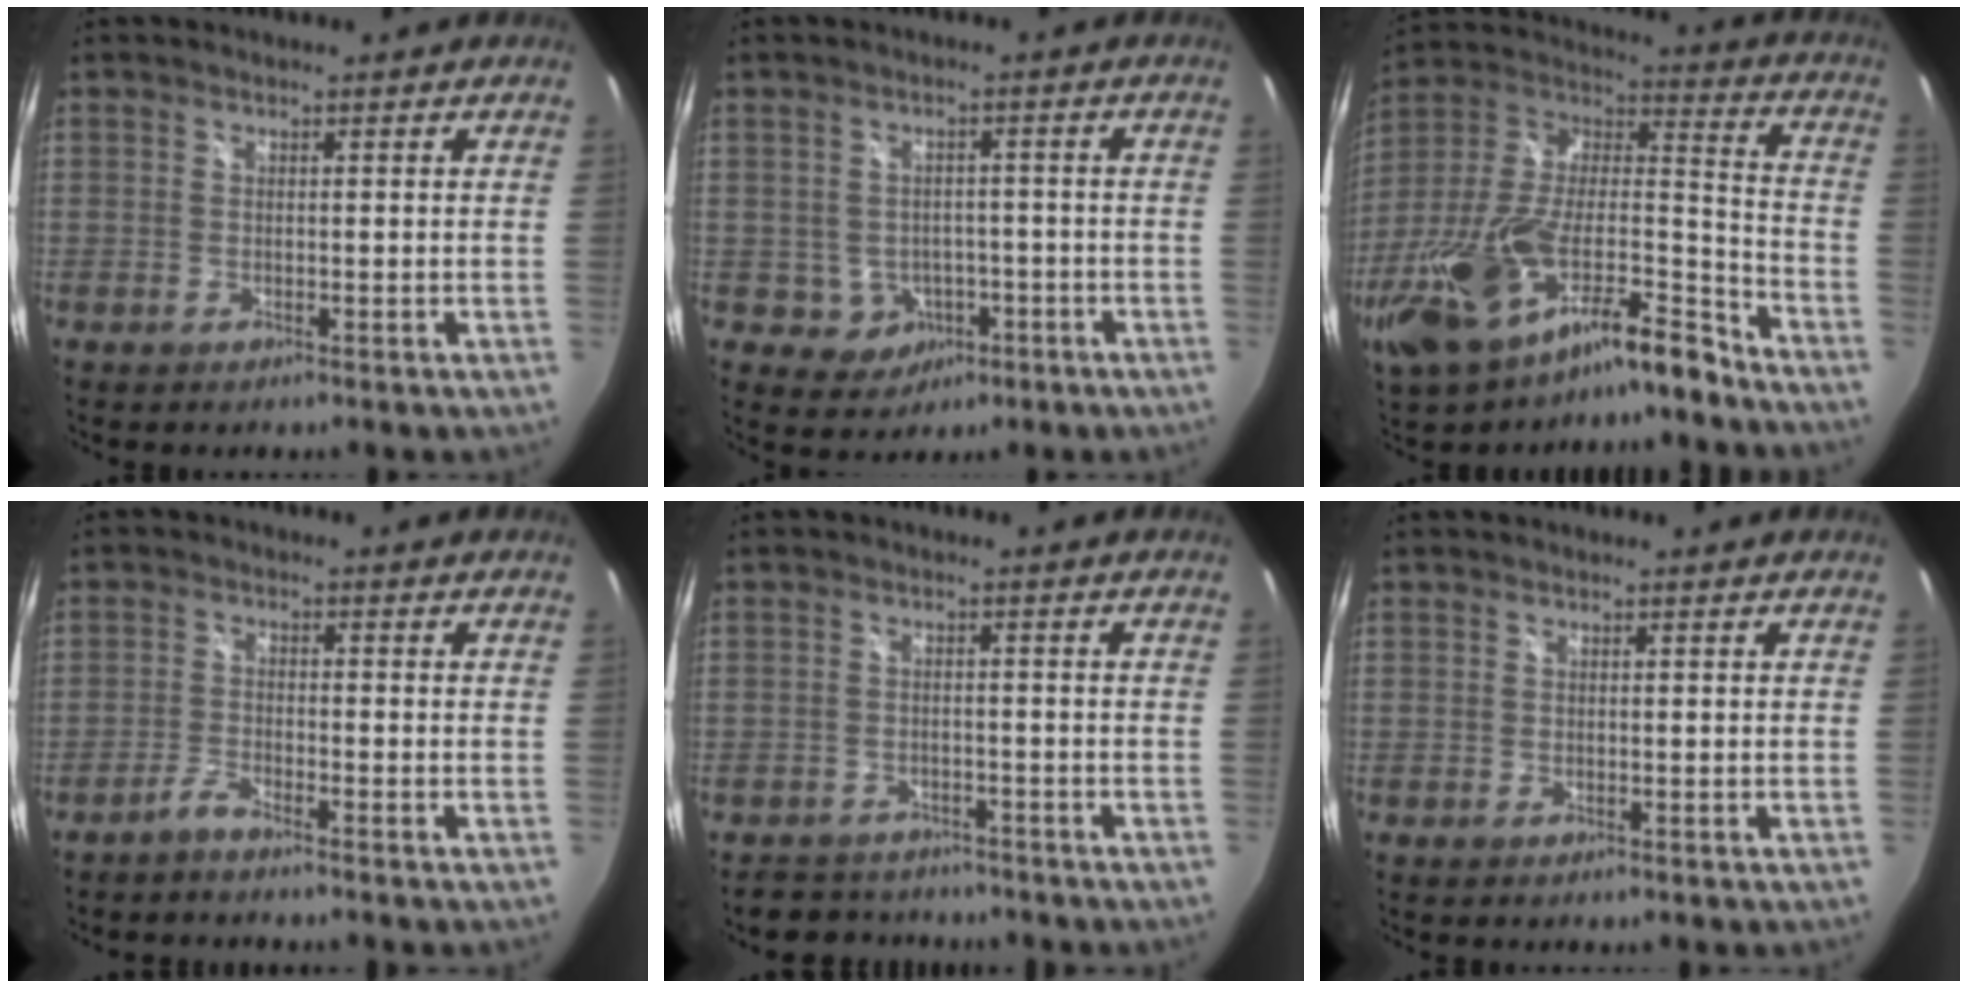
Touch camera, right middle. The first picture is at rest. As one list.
[{"total": 4.7, "force": [-1.3, 4.3, 1.3], "torque": [-0.040, 0.010, -0.003]}, {"total": 23.3, "force": [-16.2, 7.2, 15.1], "torque": [-0.286, -0.018, -0.283]}, {"total": 1.8, "force": [-1.6, -0.4, 0.7], "torque": [-0.029, 0.000, -0.039]}, {"total": 5.3, "force": [-4.9, 2.0, 0.6], "torque": [-0.022, 0.010, -0.076]}, {"total": 0.0}]